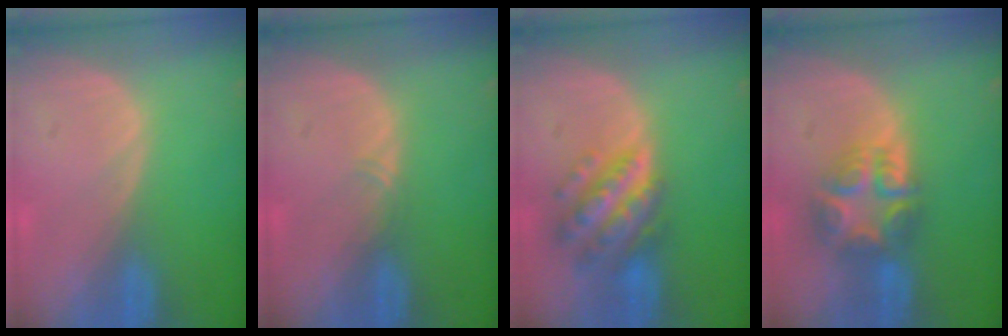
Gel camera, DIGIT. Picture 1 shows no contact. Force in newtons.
{"total": 0.8, "press": 0.7, "slide": 0.4}
{"total": 7.5, "press": 7.5, "slide": 0.5}
{"total": 7.7, "press": 6.7, "slide": 3.7}